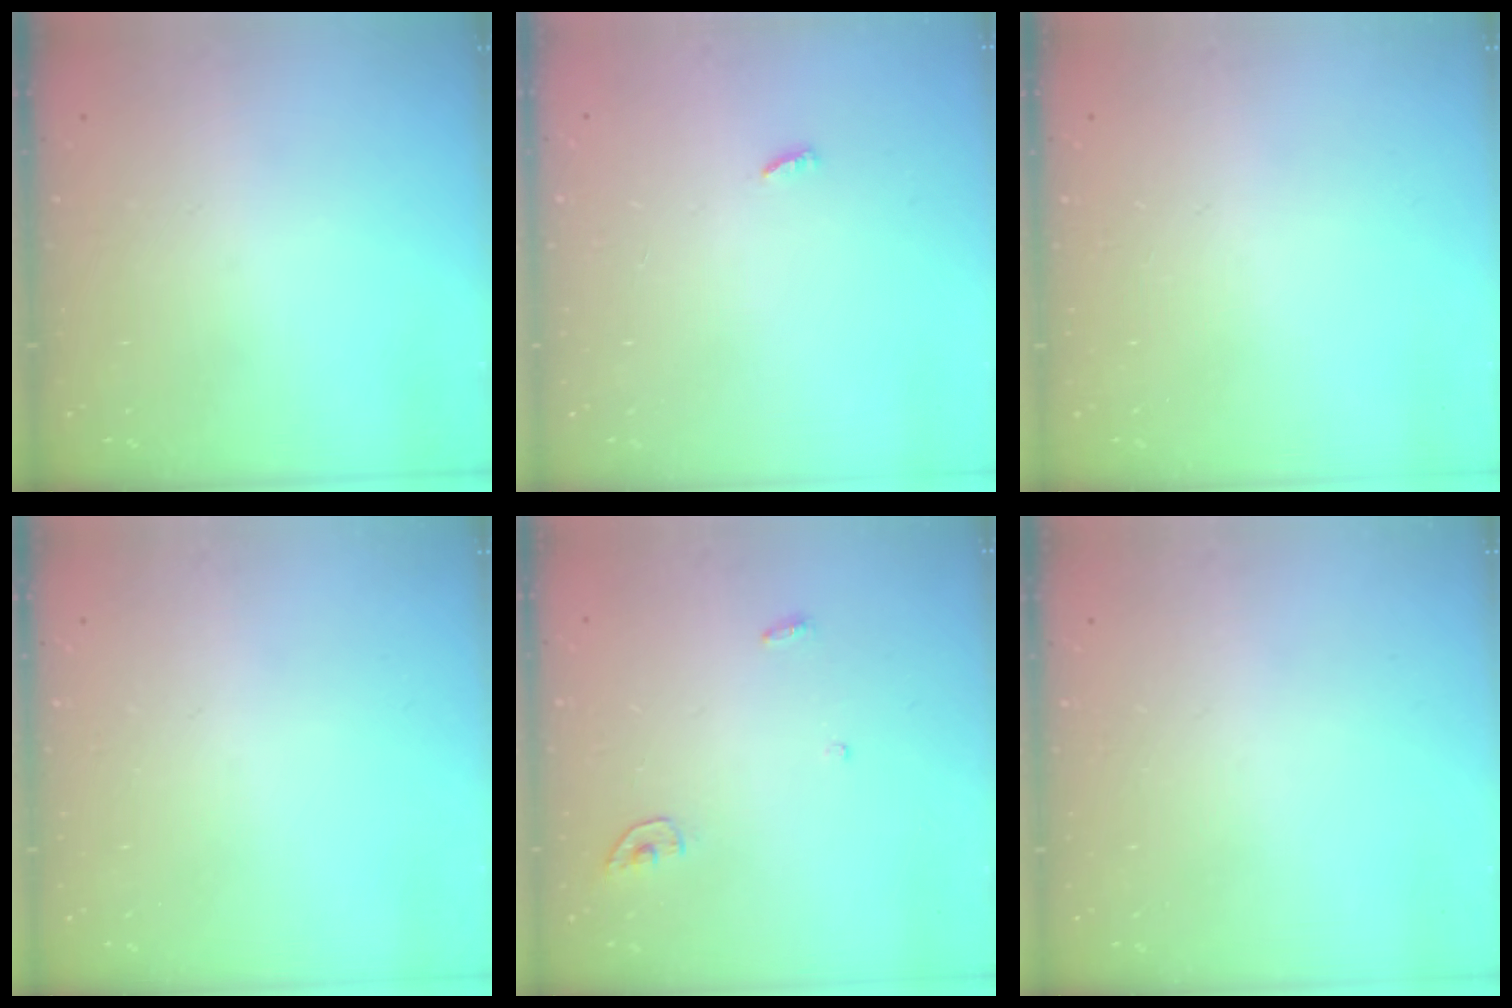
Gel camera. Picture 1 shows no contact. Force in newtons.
{"total": 1.9, "press": 1.9, "slide": 0.3}
{"total": 0.0}
{"total": 0.0}
{"total": 3.8, "press": 3.8, "slide": 0.3}
{"total": 0.0}